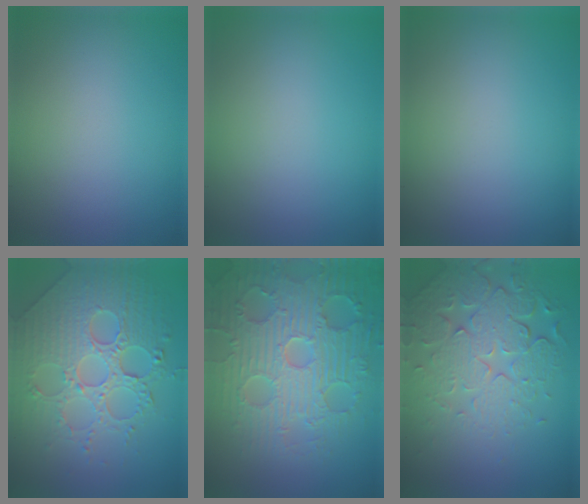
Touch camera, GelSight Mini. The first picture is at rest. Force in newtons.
{"total": 0.0}
{"total": 0.0}
{"total": 8.1, "press": 6.0, "slide": 5.5}
{"total": 8.4, "press": 6.4, "slide": 5.5}
{"total": 7.4, "press": 5.4, "slide": 5.1}